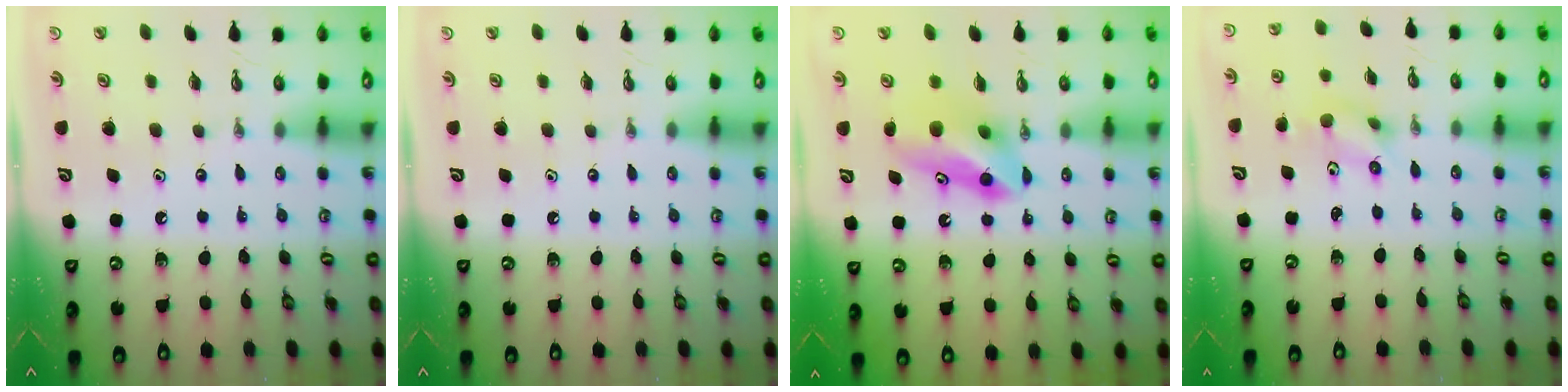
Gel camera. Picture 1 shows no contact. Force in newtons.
{"total": 0.0}
{"total": 8.1, "press": 7.9, "slide": 1.9}
{"total": 2.6, "press": 2.4, "slide": 1.0}